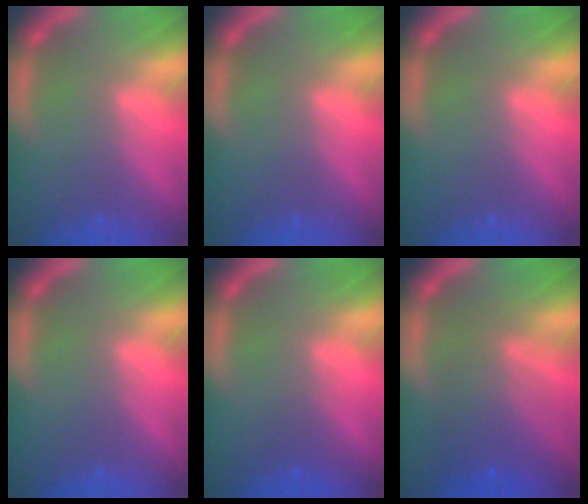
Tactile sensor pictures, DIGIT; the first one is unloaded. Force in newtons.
{"total": 0.0}
{"total": 0.0}
{"total": 0.0}
{"total": 1.0}
{"total": 5.5}